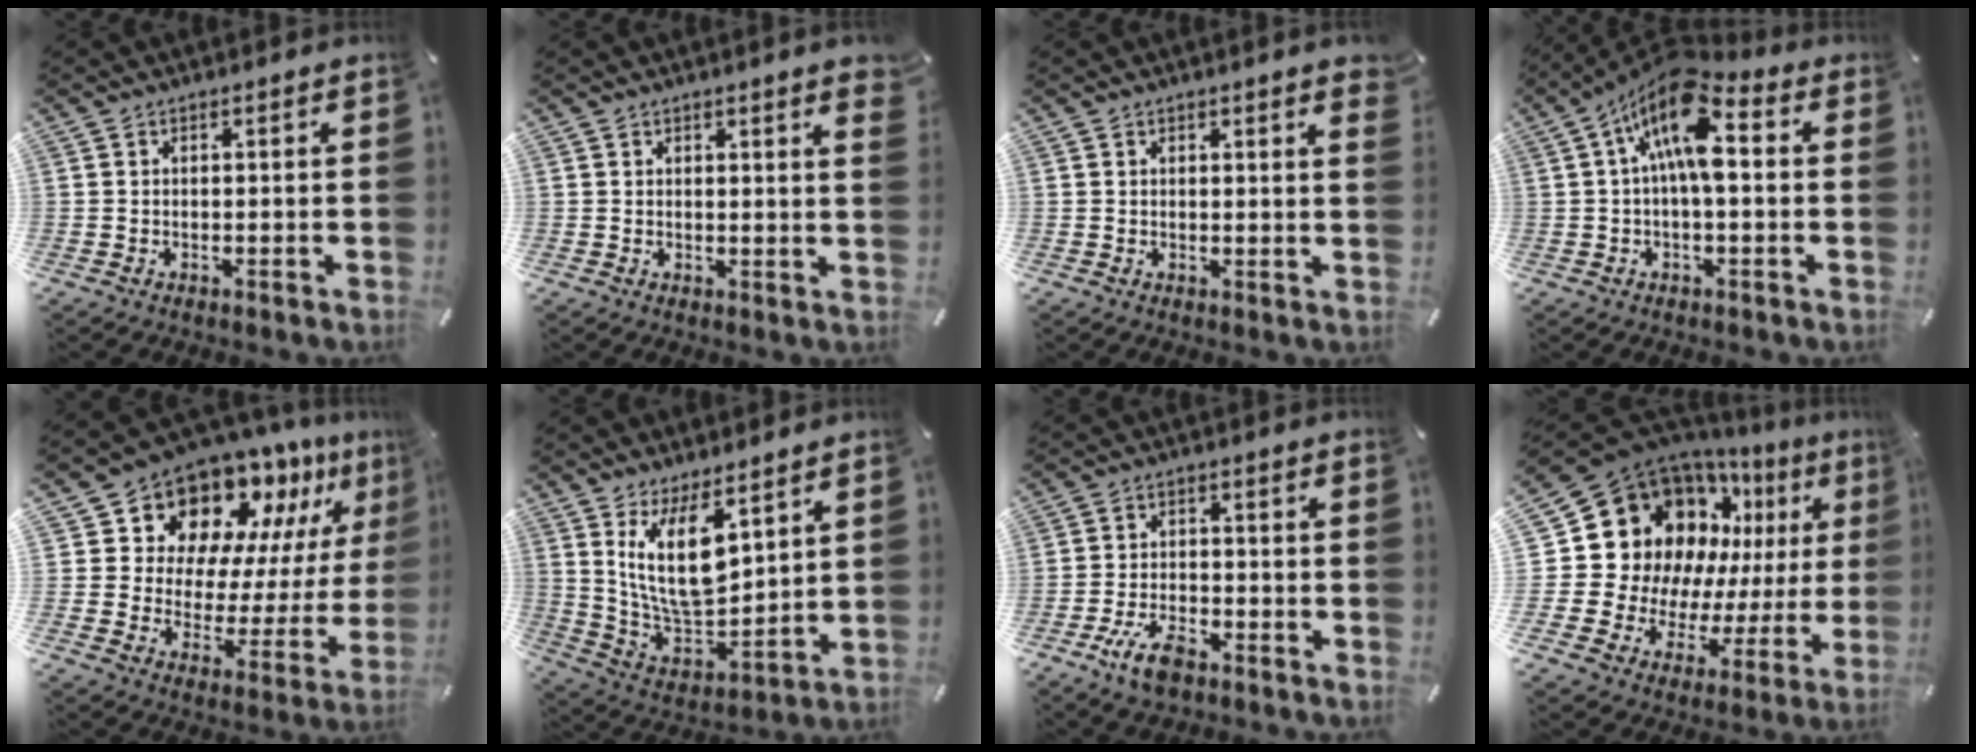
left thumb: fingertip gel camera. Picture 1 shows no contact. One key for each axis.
{"total": 2.5, "fx": 1.6, "fy": 0.3, "fz": 1.8, "tx": -0.031, "ty": -0.003, "tz": 0.027}
{"total": 1.7, "fx": 1.3, "fy": 0.3, "fz": 1.2, "tx": -0.017, "ty": -0.001, "tz": 0.020}
{"total": 13.8, "fx": 3.1, "fy": 6.0, "fz": 12.0, "tx": -0.216, "ty": -0.022, "tz": 0.051}
{"total": 13.1, "fx": 11.3, "fy": 6.2, "fz": 1.9, "tx": -0.040, "ty": -0.124, "tz": 0.193}
{"total": 15.6, "fx": 7.9, "fy": 6.9, "fz": 11.4, "tx": -0.238, "ty": -0.051, "tz": 0.142}
{"total": 7.5, "fx": -4.5, "fy": 3.4, "fz": 4.9, "tx": -0.104, "ty": 0.014, "tz": -0.082}
{"total": 20.4, "fx": 8.6, "fy": 15.9, "fz": 9.5, "tx": -0.158, "ty": -0.082, "tz": 0.184}